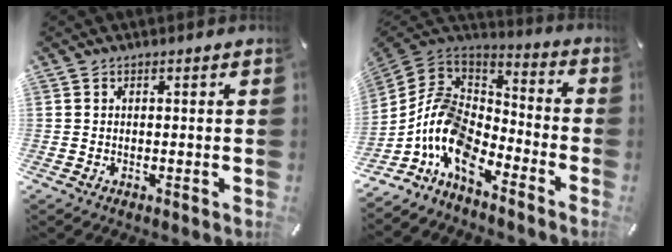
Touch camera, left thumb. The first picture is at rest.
{"total": 13.3, "force": [-8.6, 7.7, 6.7], "torque": [-0.164, 0.021, -0.168]}